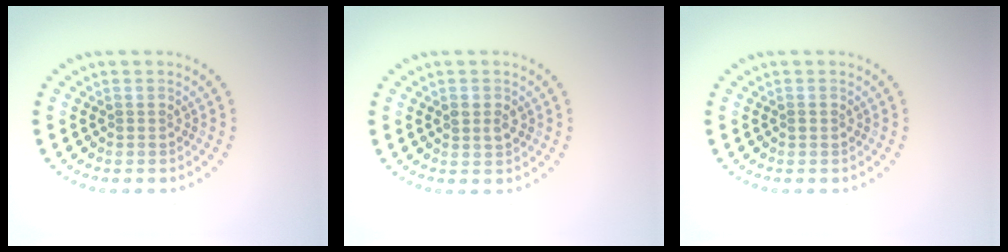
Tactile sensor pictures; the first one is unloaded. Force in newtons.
{"total": 1.5, "press": 1.5, "slide": 0.1}
{"total": 0.5, "press": 0.5, "slide": 0.1}